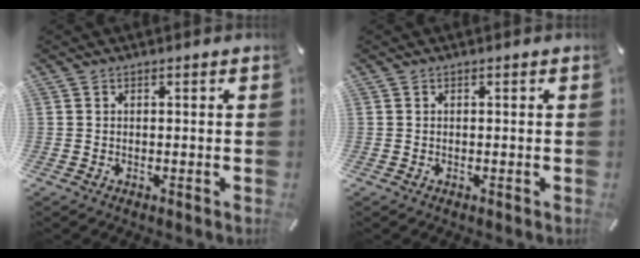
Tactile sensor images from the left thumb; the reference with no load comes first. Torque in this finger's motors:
{"motor_torque": [-0.11, -0.04, -0.08, 0.02, 0.01]}